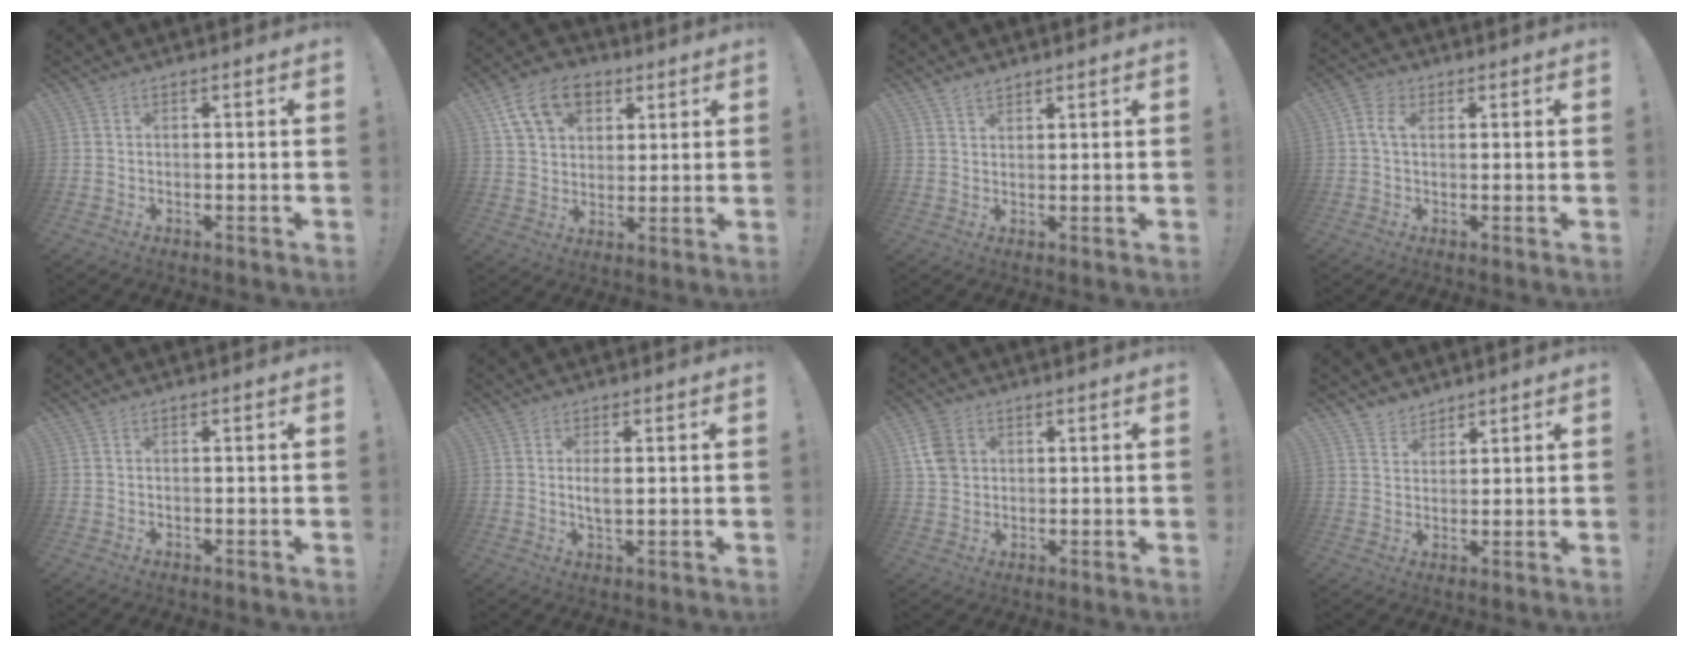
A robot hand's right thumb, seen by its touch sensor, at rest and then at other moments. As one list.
[{"total": 14.4, "force": [6.9, 10.1, 7.6], "torque": [-0.118, -0.023, 0.135]}, {"total": 2.8, "force": [2.4, 1.3, 0.7], "torque": [-0.003, -0.017, 0.042]}, {"total": 4.7, "force": [0.9, 3.1, 3.4], "torque": [-0.081, 0.012, 0.016]}, {"total": 0.0}, {"total": 3.5, "force": [0.3, 1.4, 3.2], "torque": [-0.054, -0.007, 0.000]}, {"total": 8.1, "force": [2.3, 6.4, 4.4], "torque": [-0.080, 0.002, 0.047]}, {"total": 4.4, "force": [3.8, 2.2, -0.1], "torque": [0.009, -0.033, 0.070]}]